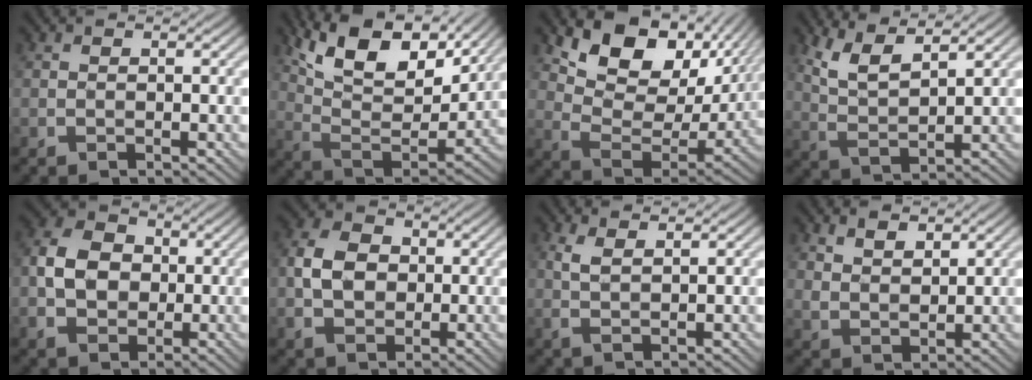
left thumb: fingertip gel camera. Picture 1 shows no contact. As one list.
[{"total": 15.6, "force": [10.5, 5.8, 10.0], "torque": [-0.220, 0.017, 0.169]}, {"total": 14.3, "force": [7.9, 7.8, 9.1], "torque": [-0.163, -0.008, 0.143]}, {"total": 6.6, "force": [4.6, 1.6, 4.4], "torque": [-0.108, 0.002, 0.102]}, {"total": 7.1, "force": [-0.3, 5.5, 4.4], "torque": [-0.102, 0.011, -0.015]}, {"total": 6.1, "force": [0.1, 4.6, 4.1], "torque": [-0.097, 0.009, -0.005]}, {"total": 2.7, "force": [1.7, 0.5, 2.1], "torque": [-0.057, 0.005, 0.038]}, {"total": 3.7, "force": [2.9, 1.6, 1.7], "torque": [-0.043, -0.005, 0.064]}]